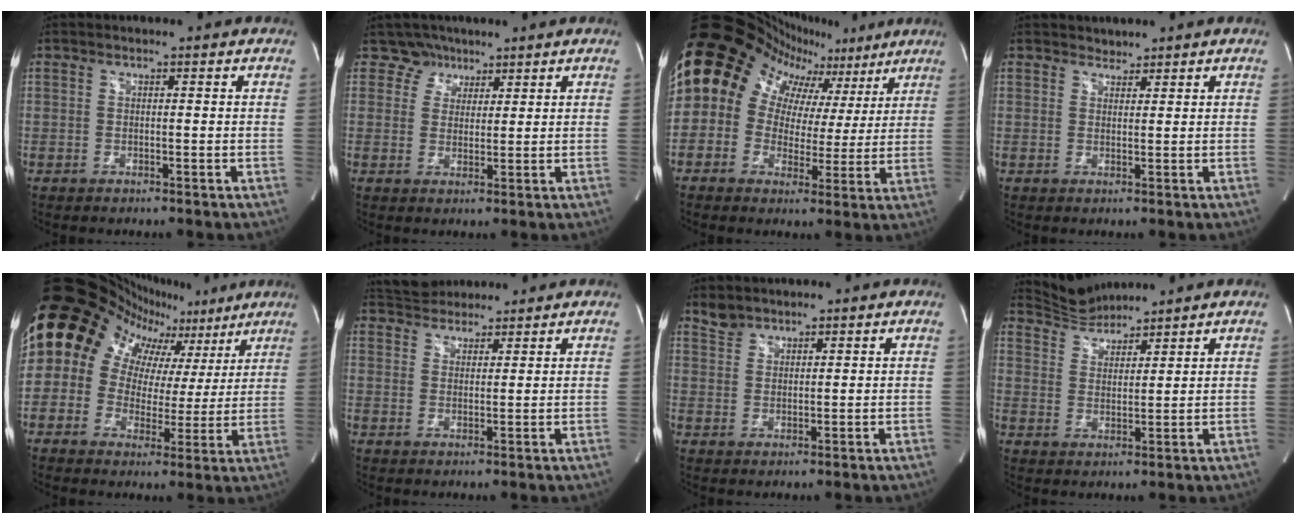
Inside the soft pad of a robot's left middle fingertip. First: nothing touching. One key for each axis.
{"total": 3.3, "fx": 2.4, "fy": 2.2, "fz": -0.8, "tx": 0.024, "ty": -0.007, "tz": 0.034}
{"total": 21.2, "fx": 11.2, "fy": 14.9, "fz": 10.1, "tx": -0.182, "ty": 0.091, "tz": 0.159}
{"total": 1.7, "fx": 1.5, "fy": 0.7, "fz": -0.2, "tx": 0.003, "ty": 0.005, "tz": 0.025}
{"total": 22.0, "fx": 13.4, "fy": 14.5, "fz": 9.8, "tx": -0.183, "ty": 0.087, "tz": 0.186}
{"total": 7.0, "fx": 6.4, "fy": 2.1, "fz": 1.6, "tx": -0.030, "ty": 0.025, "tz": 0.110}
{"total": 2.6, "fx": 2.4, "fy": 1.1, "fz": 0.0, "tx": -0.001, "ty": 0.007, "tz": 0.045}
{"total": 5.7, "fx": 5.6, "fy": 0.2, "fz": -0.2, "tx": -0.006, "ty": 0.011, "tz": 0.114}